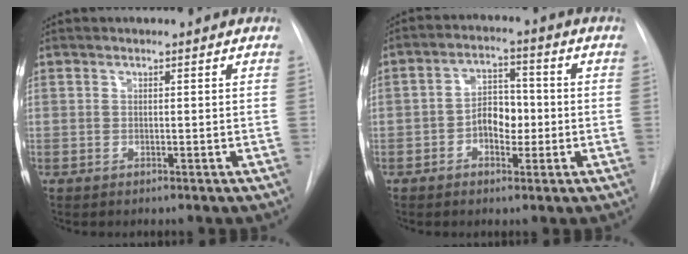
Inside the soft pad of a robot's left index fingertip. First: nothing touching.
{"total": 5.4, "force": [-1.2, 3.4, 4.1], "torque": [-0.069, 0.016, -0.022]}